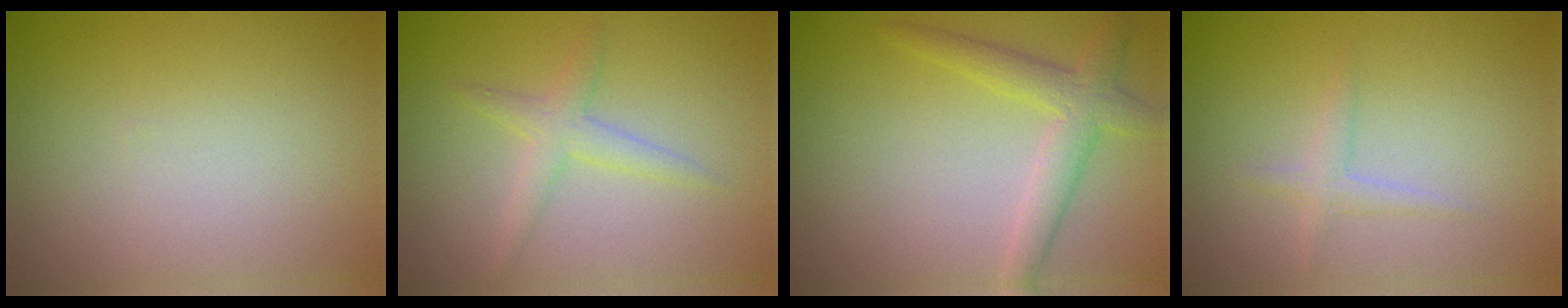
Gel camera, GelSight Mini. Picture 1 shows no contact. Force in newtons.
{"total": 2.2, "press": 2.2, "slide": 0.1}
{"total": 3.1, "press": 3.1, "slide": 0.1}
{"total": 1.3, "press": 1.3, "slide": 0.1}